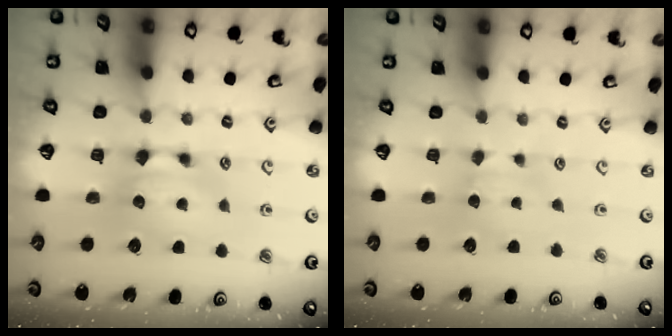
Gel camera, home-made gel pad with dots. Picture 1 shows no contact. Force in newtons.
{"total": 2.2, "press": 2.1, "slide": 0.4}